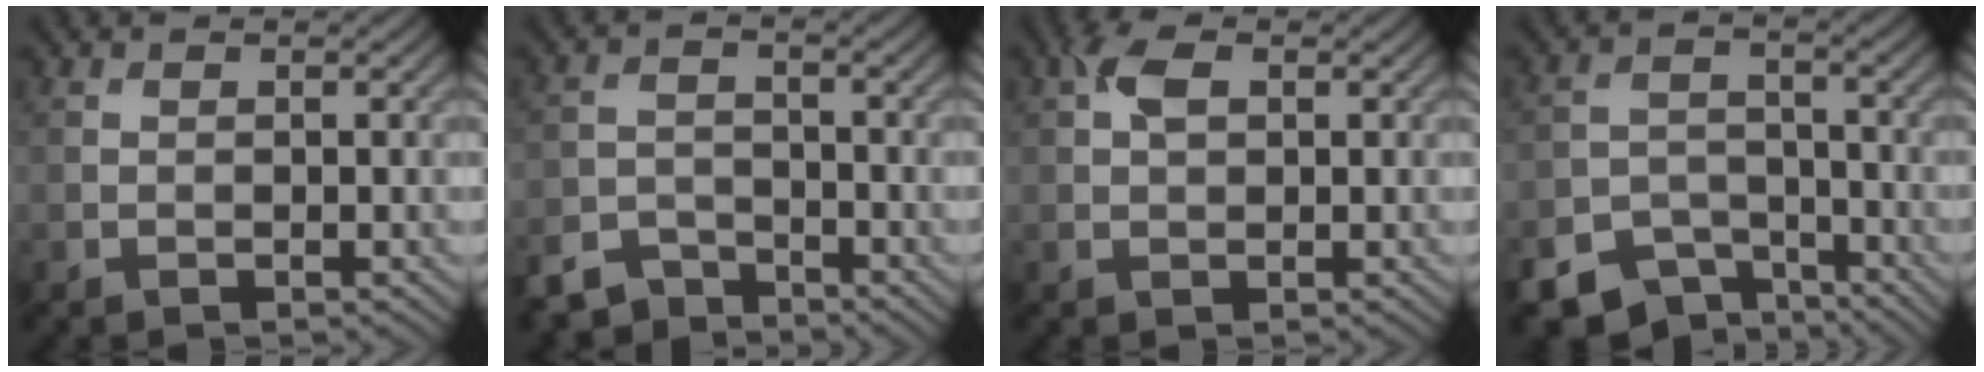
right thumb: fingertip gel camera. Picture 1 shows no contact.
{"total": 4.9, "force": [-4.4, 1.8, 1.2], "torque": [-0.019, -0.007, -0.094]}
{"total": 3.0, "force": [1.0, 1.7, 2.3], "torque": [-0.050, 0.007, 0.014]}
{"total": 7.7, "force": [-5.9, 4.2, 2.8], "torque": [-0.057, -0.019, -0.103]}